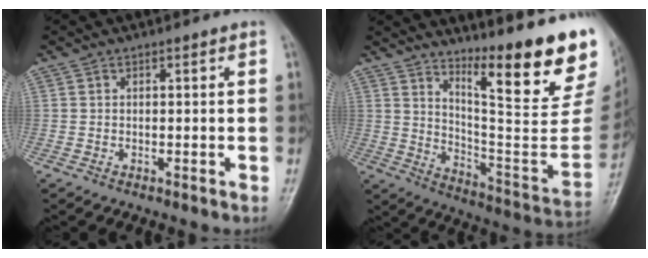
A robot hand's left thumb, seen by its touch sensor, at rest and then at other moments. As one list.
[{"total": 23.7, "force": [15.8, 4.1, 17.2], "torque": [-0.223, -0.111, 0.234]}]